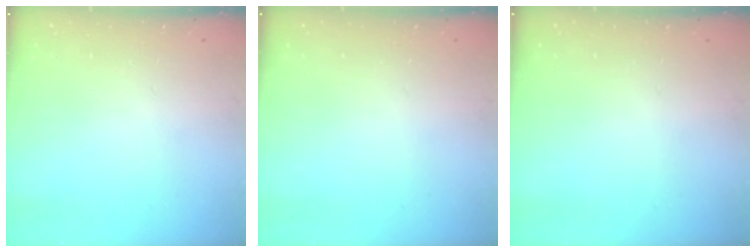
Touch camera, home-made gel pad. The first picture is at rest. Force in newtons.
{"total": 0.0}
{"total": 0.0}